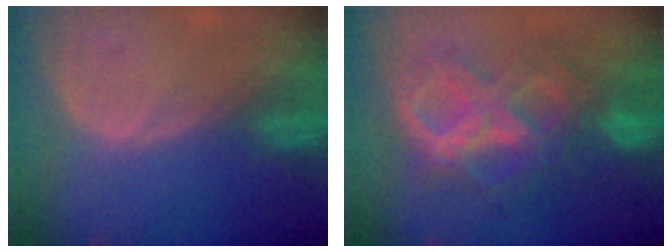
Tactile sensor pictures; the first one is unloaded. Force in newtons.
{"total": 10.5, "press": 10.5, "slide": 1.2}